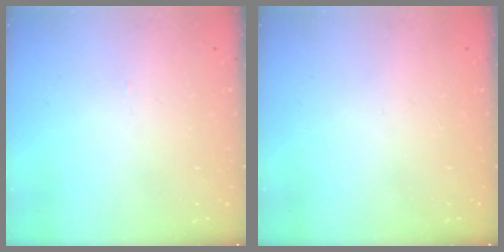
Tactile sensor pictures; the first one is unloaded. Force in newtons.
{"total": 0.0}